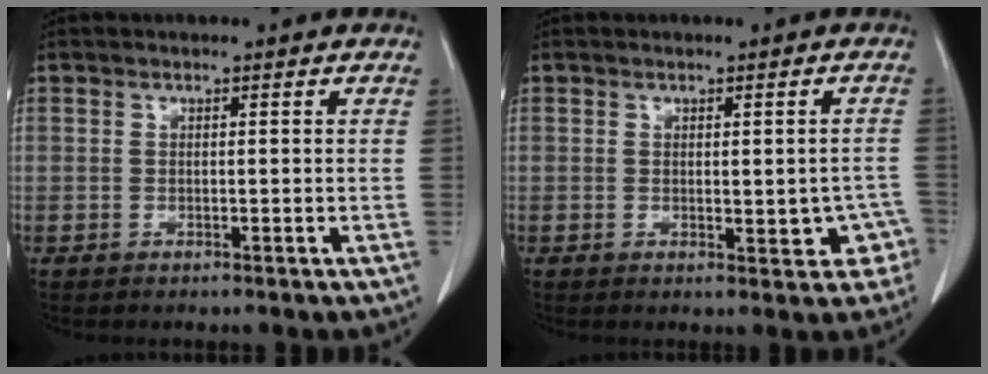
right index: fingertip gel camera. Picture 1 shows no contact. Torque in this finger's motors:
{"motor_torque": [0.11, 0.08, 0.05, 0.00]}